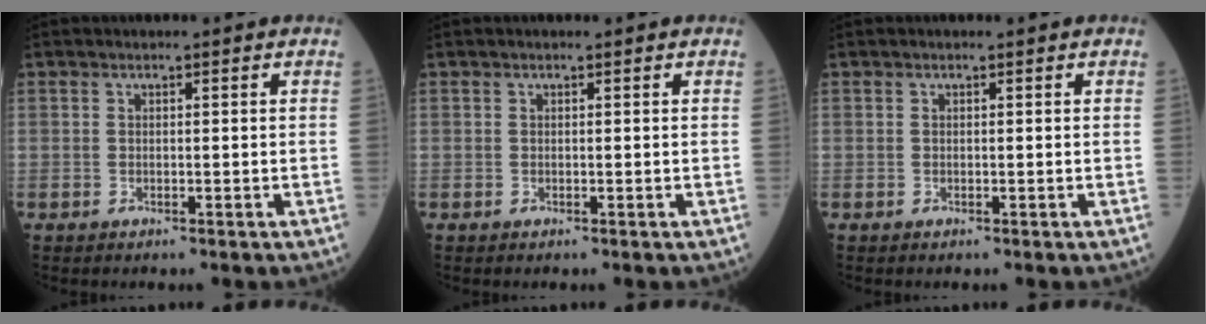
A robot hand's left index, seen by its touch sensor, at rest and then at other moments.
{"total": 0.0}
{"total": 0.0}